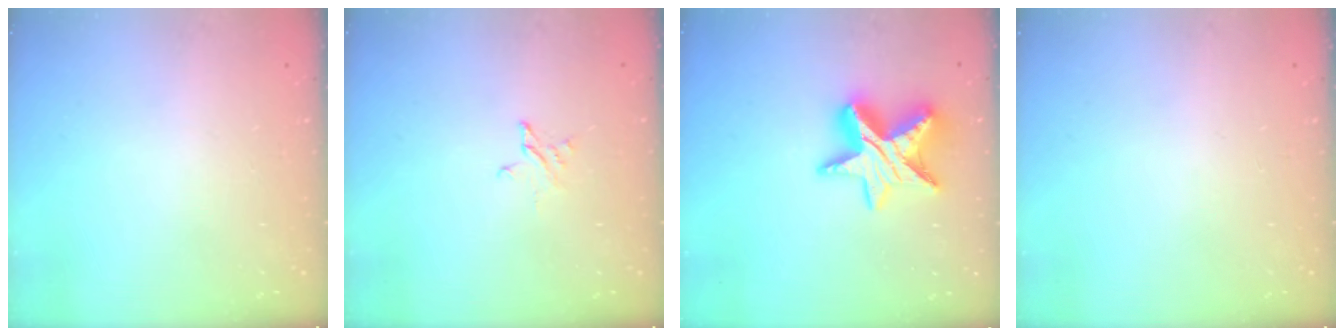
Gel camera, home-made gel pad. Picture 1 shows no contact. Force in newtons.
{"total": 2.5, "press": 2.5, "slide": 0.1}
{"total": 14.7, "press": 14.6, "slide": 0.9}
{"total": 0.0}